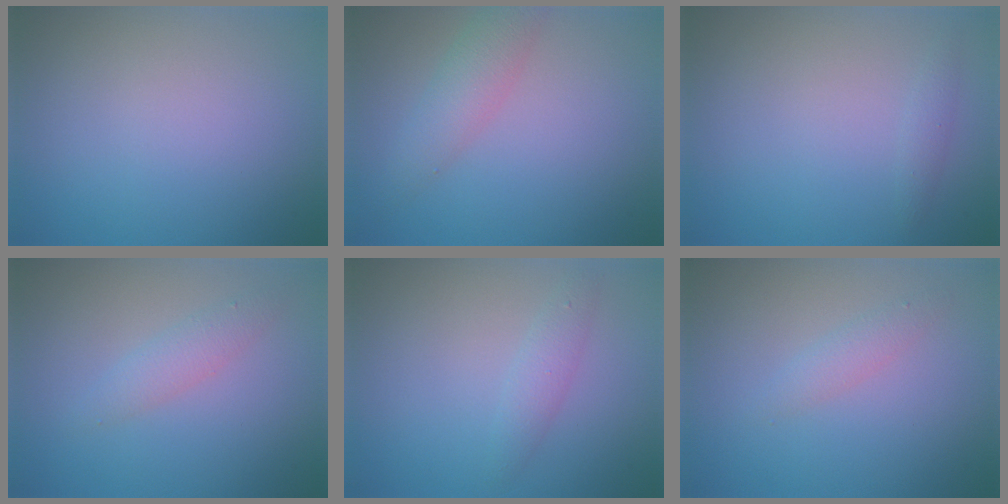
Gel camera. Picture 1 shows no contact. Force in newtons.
{"total": 3.0, "press": 3.0, "slide": 0.1}
{"total": 0.8, "press": 0.8, "slide": 0.1}
{"total": 1.8, "press": 1.8, "slide": 0.1}
{"total": 1.6, "press": 1.6, "slide": 0.1}
{"total": 1.3, "press": 1.3, "slide": 0.0}